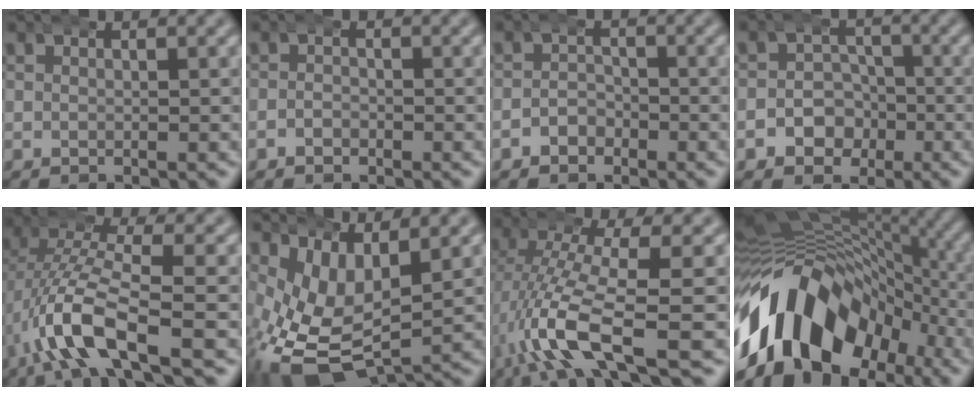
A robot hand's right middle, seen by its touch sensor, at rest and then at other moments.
{"total": 1.1, "force": [-0.9, 0.7, 0.1], "torque": [-0.004, -0.012, -0.011]}
{"total": 2.4, "force": [-1.5, 1.8, 0.3], "torque": [-0.004, -0.010, -0.024]}
{"total": 5.7, "force": [-2.2, 5.0, 1.2], "torque": [-0.023, -0.011, -0.040]}
{"total": 7.2, "force": [-1.7, 3.2, 6.2], "torque": [-0.154, -0.026, -0.016]}
{"total": 9.1, "force": [-2.0, 5.8, 6.7], "torque": [-0.148, -0.045, -0.010]}
{"total": 7.9, "force": [-2.3, 2.5, 7.1], "torque": [-0.159, -0.034, -0.021]}
{"total": 19.7, "force": [-3.6, 14.4, 13.1], "torque": [-0.220, -0.012, -0.051]}